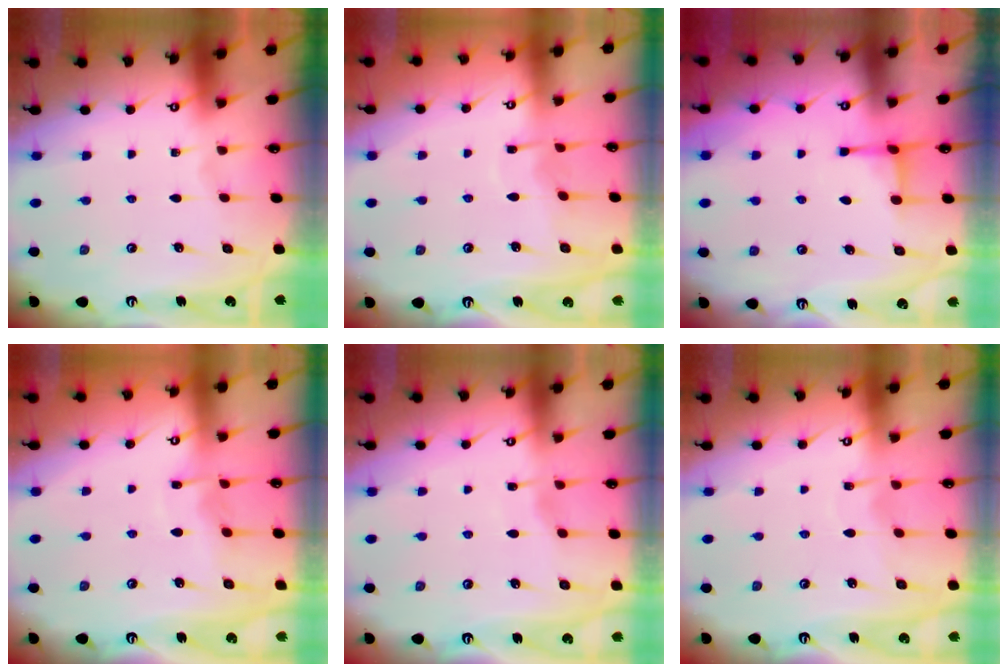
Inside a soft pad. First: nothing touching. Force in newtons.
{"total": 3.7, "press": 3.7, "slide": 0.5}
{"total": 2.6, "press": 2.6, "slide": 0.7}
{"total": 5.0, "press": 5.0, "slide": 0.8}
{"total": 2.6, "press": 2.6, "slide": 0.3}
{"total": 6.7, "press": 6.7, "slide": 0.5}